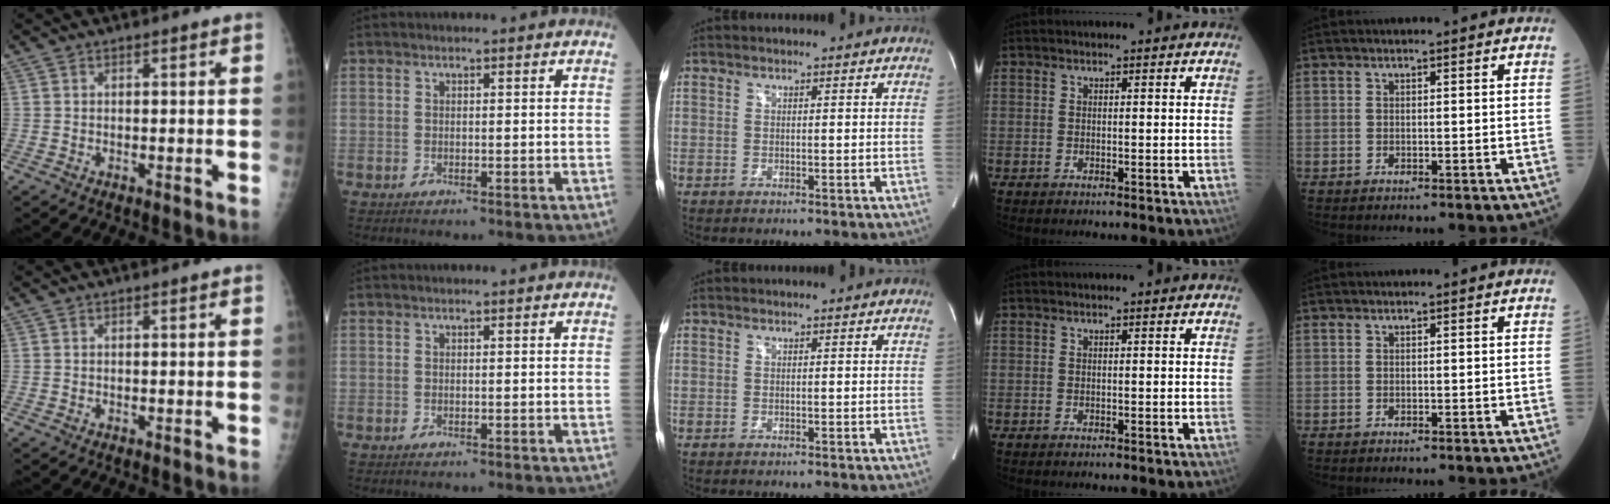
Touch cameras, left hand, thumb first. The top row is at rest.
{}